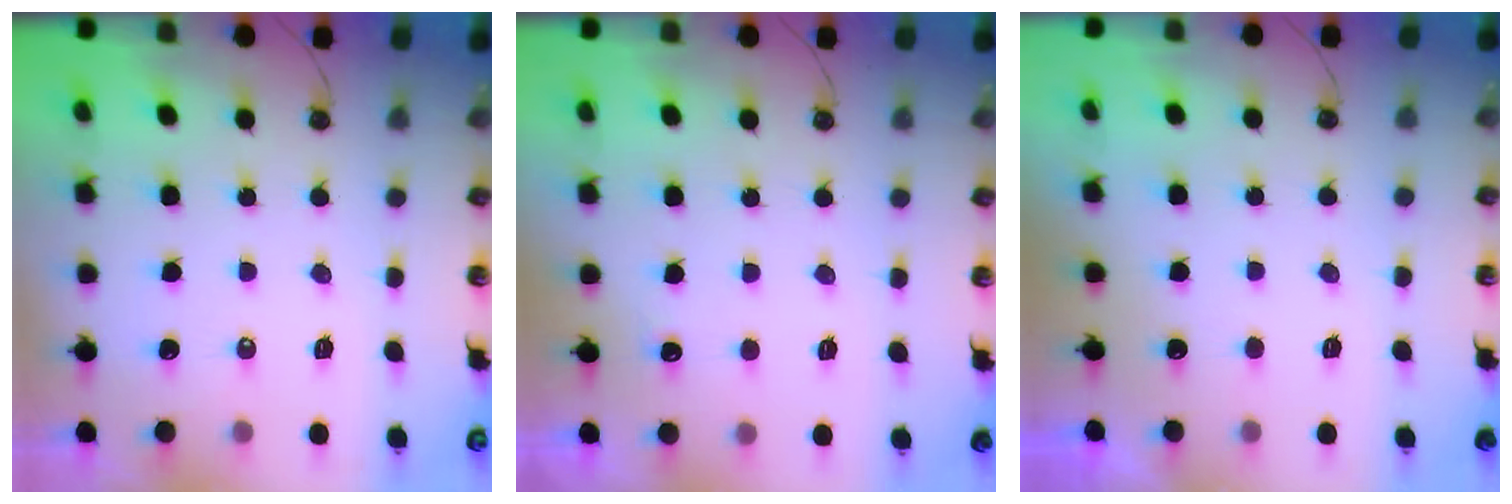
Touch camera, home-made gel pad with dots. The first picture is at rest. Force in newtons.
{"total": 4.3, "press": 4.1, "slide": 1.2}
{"total": 0.7, "press": 0.2, "slide": 0.7}